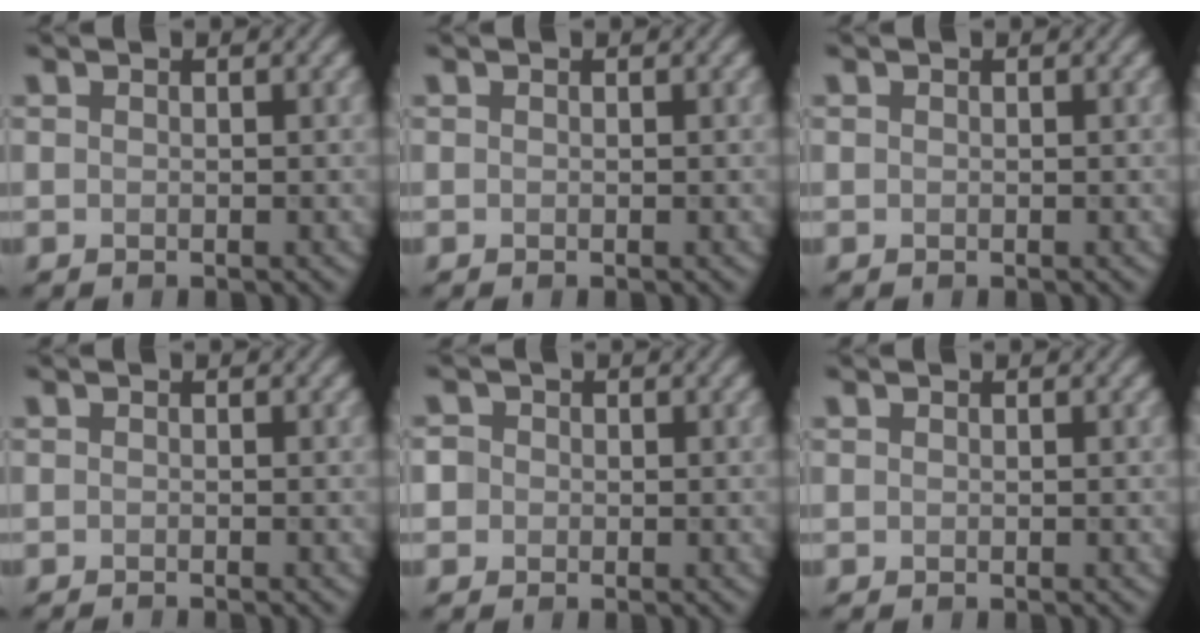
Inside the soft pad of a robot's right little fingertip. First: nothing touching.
{"total": 0.0}
{"total": 0.0}
{"total": 0.7, "force": [-0.6, 0.1, 0.3], "torque": [0.000, -0.004, -0.014]}
{"total": 1.8, "force": [0.3, 1.7, 0.6], "torque": [-0.002, 0.012, -0.007]}
{"total": 0.0}